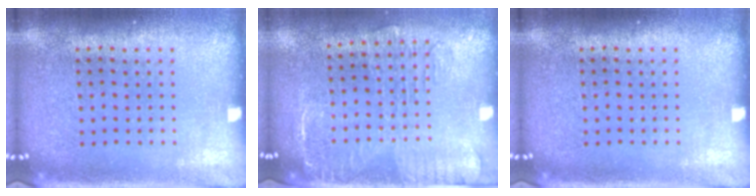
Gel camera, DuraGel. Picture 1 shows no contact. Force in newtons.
{"total": 1.8, "press": 1.5, "slide": 1.0}
{"total": 0.0}